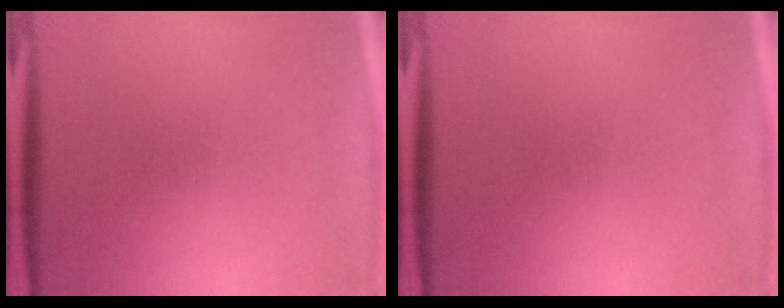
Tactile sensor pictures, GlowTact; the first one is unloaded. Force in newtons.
{"total": 0.0}